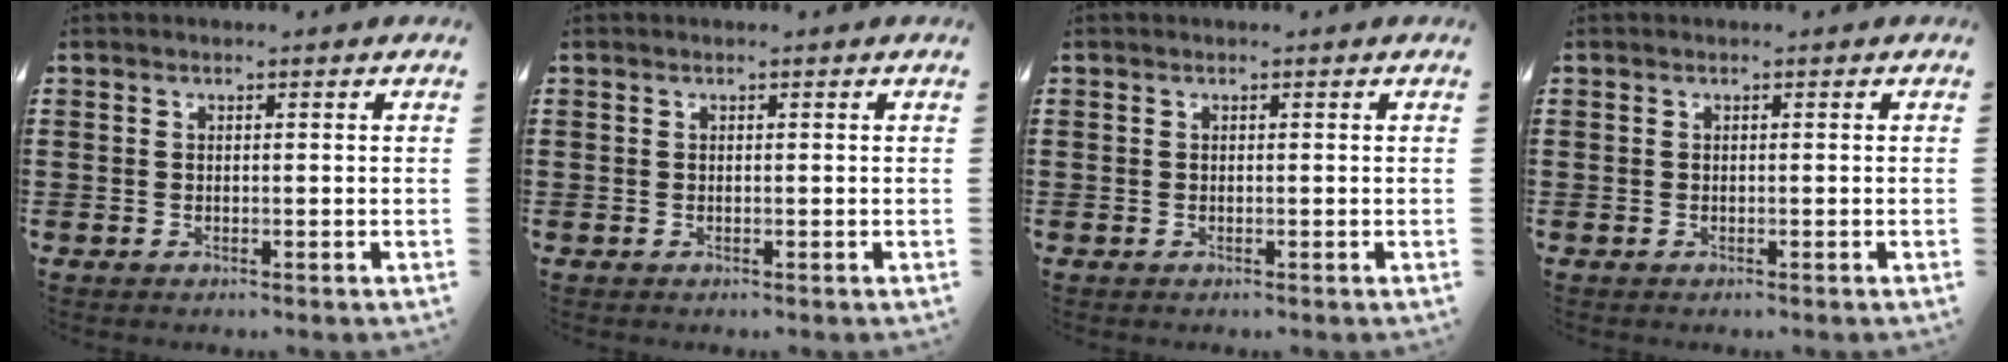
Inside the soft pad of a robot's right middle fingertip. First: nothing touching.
{"total": 0.0}
{"total": 0.0}
{"total": 0.0}